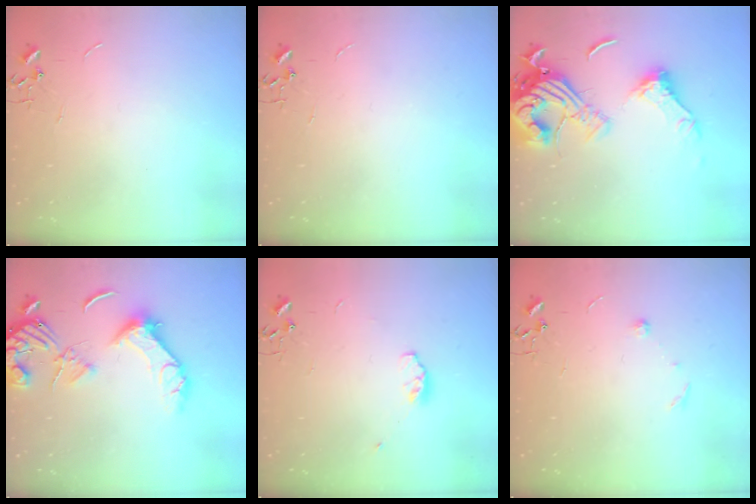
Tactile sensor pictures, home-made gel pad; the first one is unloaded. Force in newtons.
{"total": 0.0}
{"total": 18.3, "press": 18.2, "slide": 1.9}
{"total": 14.9, "press": 14.7, "slide": 2.0}
{"total": 4.9, "press": 4.8, "slide": 1.1}
{"total": 6.0, "press": 5.8, "slide": 1.4}